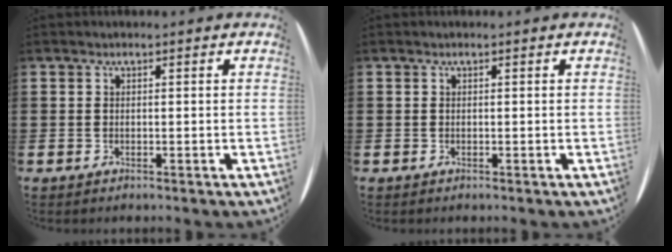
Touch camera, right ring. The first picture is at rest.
{"total": 0.0}